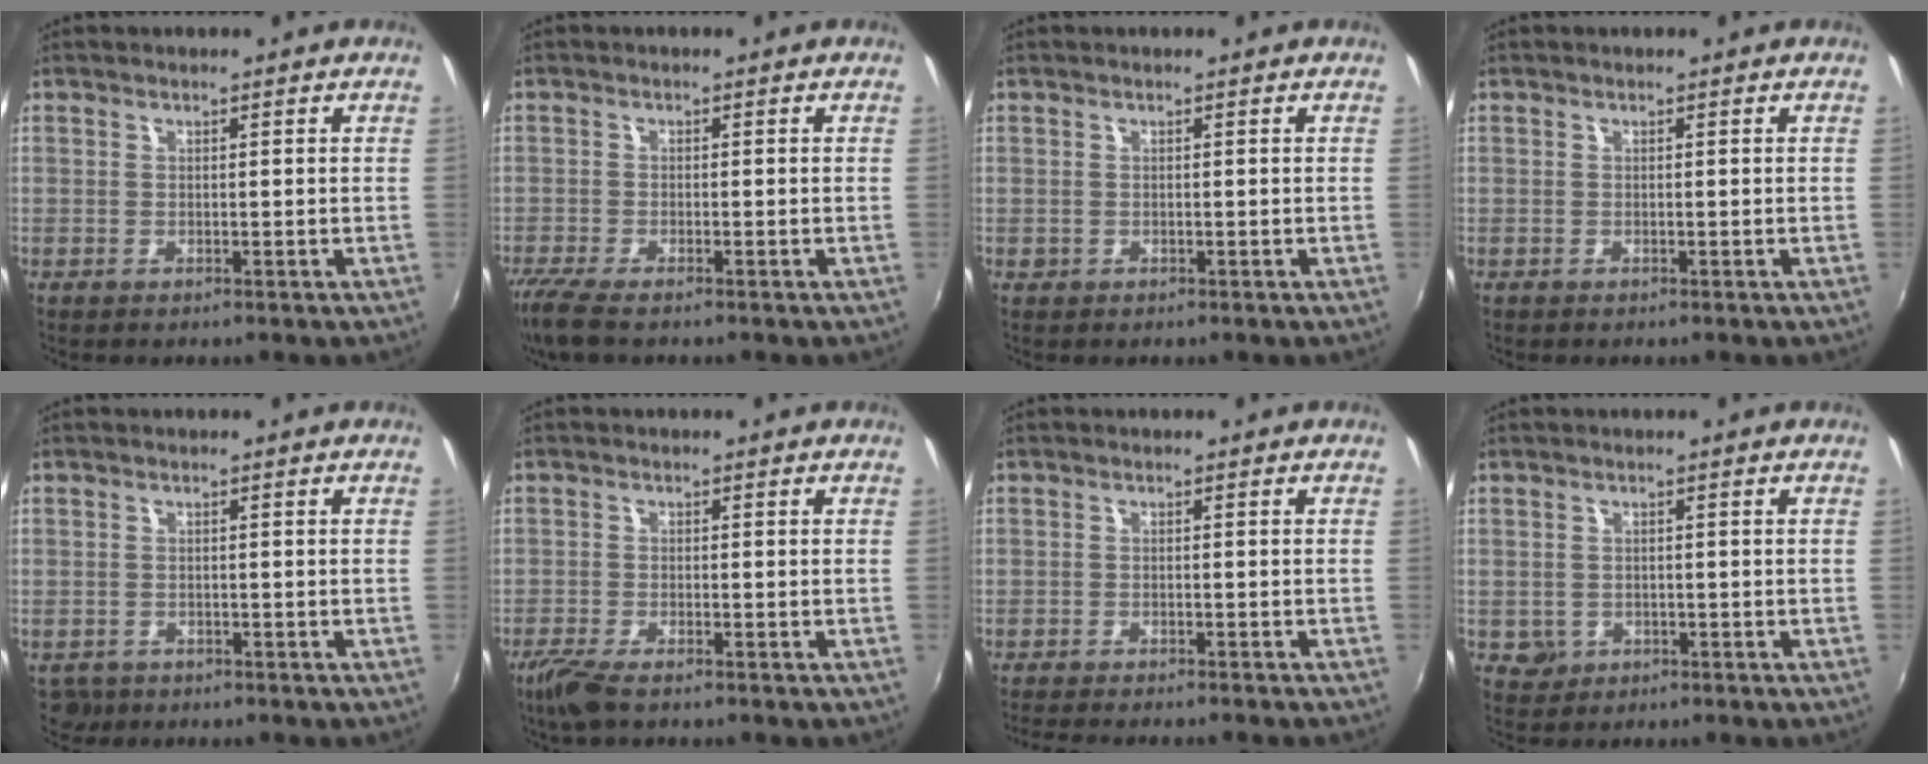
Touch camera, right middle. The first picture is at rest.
{"total": 5.6, "force": [-4.4, 0.9, 3.4], "torque": [-0.088, -0.026, -0.087]}
{"total": 0.6, "force": [-0.2, 0.5, 0.1], "torque": [0.001, -0.002, -0.003]}
{"total": 0.0}
{"total": 2.9, "force": [-1.8, 2.2, 0.8], "torque": [-0.021, -0.007, -0.026]}
{"total": 4.9, "force": [-3.7, 1.1, 3.1], "torque": [-0.082, -0.017, -0.073]}
{"total": 6.4, "force": [-5.8, 0.1, 2.7], "torque": [-0.063, -0.017, -0.092]}
{"total": 2.7, "force": [-0.7, 2.5, 0.6], "torque": [-0.016, -0.002, -0.006]}